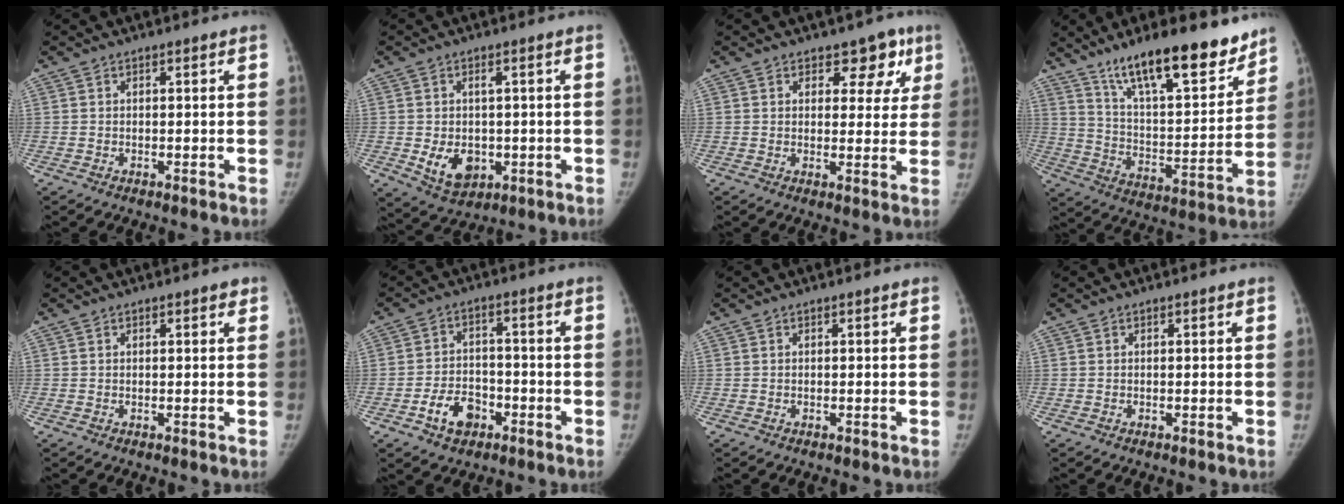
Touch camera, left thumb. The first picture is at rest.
{"total": 7.6, "force": [-1.2, 5.5, 5.1], "torque": [-0.065, -0.001, -0.004]}
{"total": 6.5, "force": [3.6, 4.3, 3.4], "torque": [0.004, -0.012, 0.042]}
{"total": 21.8, "force": [15.6, 6.3, 13.9], "torque": [-0.181, -0.080, 0.261]}
{"total": 1.0, "force": [0.6, 0.4, 0.8], "torque": [-0.007, 0.002, 0.005]}
{"total": 7.4, "force": [-3.7, 5.1, 3.9], "torque": [-0.050, 0.027, -0.060]}
{"total": 0.0}
{"total": 0.0}